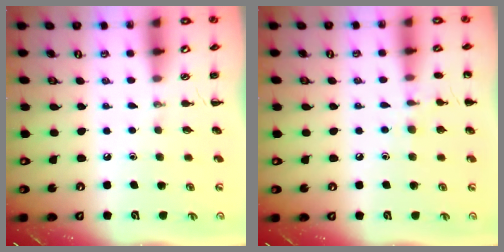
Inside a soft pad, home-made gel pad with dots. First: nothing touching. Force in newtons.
{"total": 7.4, "press": 7.2, "slide": 1.9}